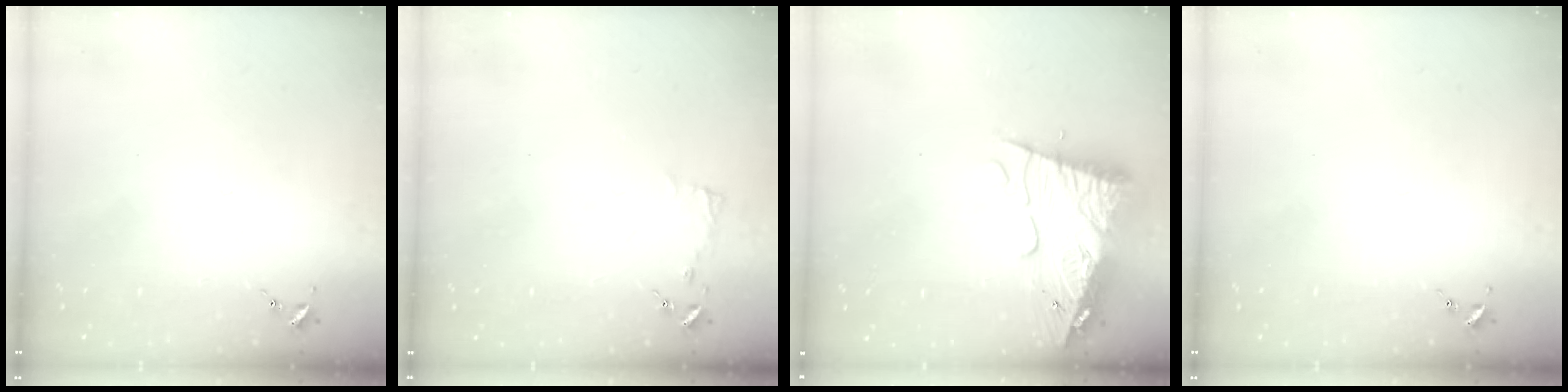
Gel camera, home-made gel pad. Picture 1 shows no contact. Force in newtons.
{"total": 3.7, "press": 3.7, "slide": 0.3}
{"total": 13.1, "press": 13.1, "slide": 1.3}
{"total": 0.0}